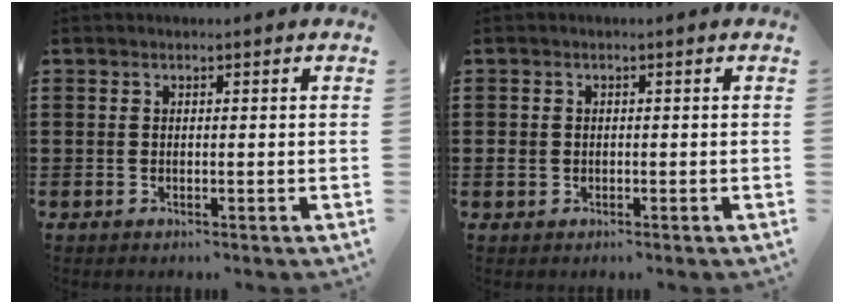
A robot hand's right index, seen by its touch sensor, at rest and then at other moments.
{"total": 1.4, "force": [-0.4, 1.2, 0.6], "torque": [-0.016, 0.001, -0.009]}